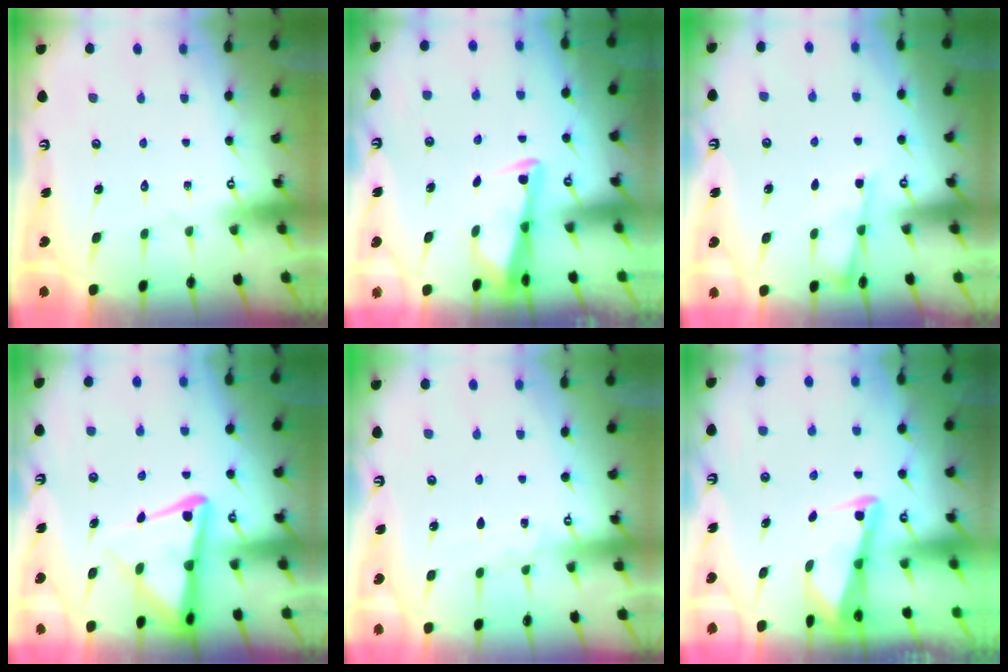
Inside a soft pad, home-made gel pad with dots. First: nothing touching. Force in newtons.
{"total": 3.0, "press": 2.9, "slide": 0.4}
{"total": 3.4, "press": 3.4, "slide": 0.4}
{"total": 9.4, "press": 9.3, "slide": 1.1}
{"total": 3.9, "press": 3.8, "slide": 0.5}
{"total": 2.8, "press": 2.8, "slide": 0.4}